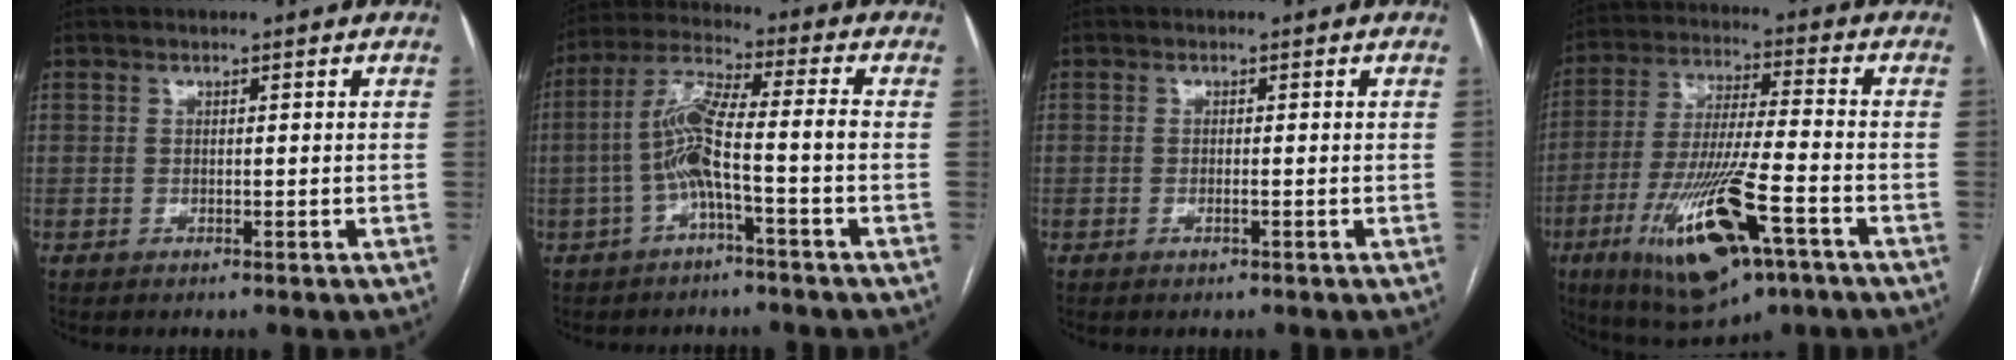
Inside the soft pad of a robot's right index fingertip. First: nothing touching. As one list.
[{"total": 8.1, "force": [-2.1, 0.4, 7.8], "torque": [-0.163, 0.027, -0.043]}, {"total": 0.6, "force": [-0.2, 0.1, 0.6], "torque": [-0.013, 0.001, 0.000]}, {"total": 18.1, "force": [-8.3, 3.3, 15.8], "torque": [-0.318, -0.033, -0.135]}]